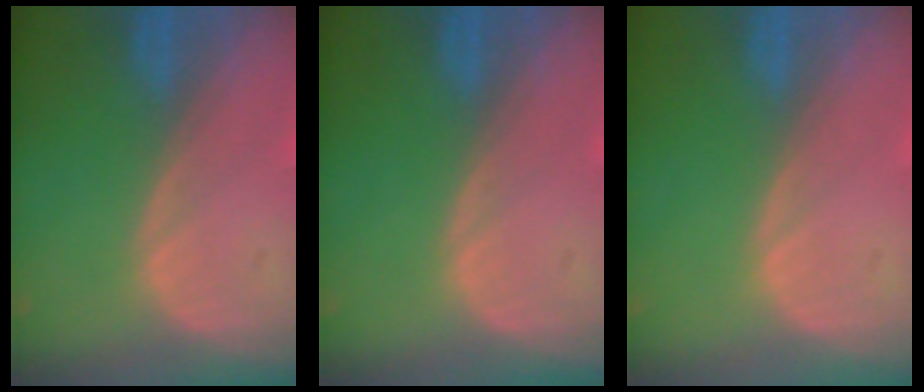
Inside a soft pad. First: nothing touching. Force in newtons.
{"total": 0.0}
{"total": 0.0}